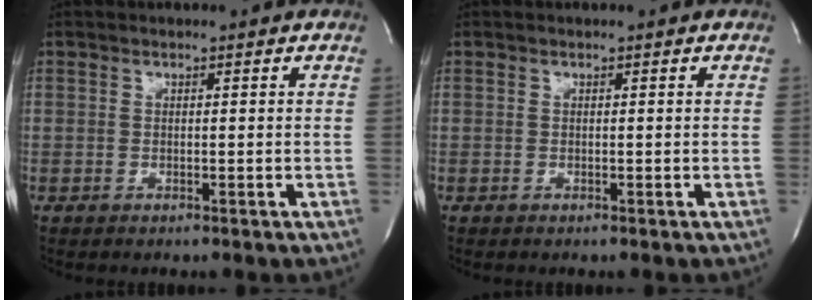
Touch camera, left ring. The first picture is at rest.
{"total": 0.0}